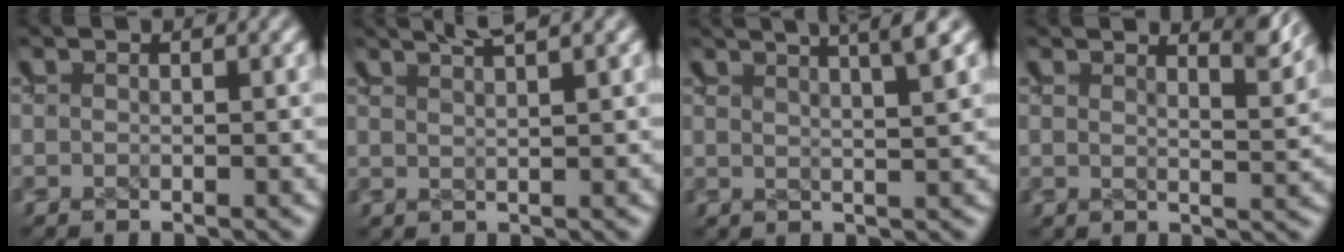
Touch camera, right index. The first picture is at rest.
{"total": 2.7, "force": [2.5, -0.6, 0.7], "torque": [-0.006, 0.007, 0.044]}
{"total": 5.6, "force": [4.3, 1.1, 3.4], "torque": [-0.030, 0.020, 0.063]}
{"total": 3.2, "force": [2.9, -0.3, 1.4], "torque": [-0.018, -0.005, 0.049]}